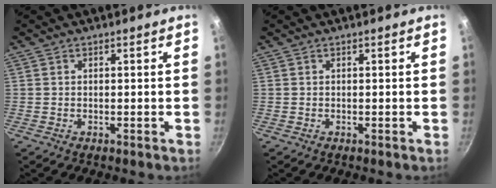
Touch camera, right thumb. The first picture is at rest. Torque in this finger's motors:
{"motor_torque": [0.00, 0.00, 0.01, 0.01, 0.00]}